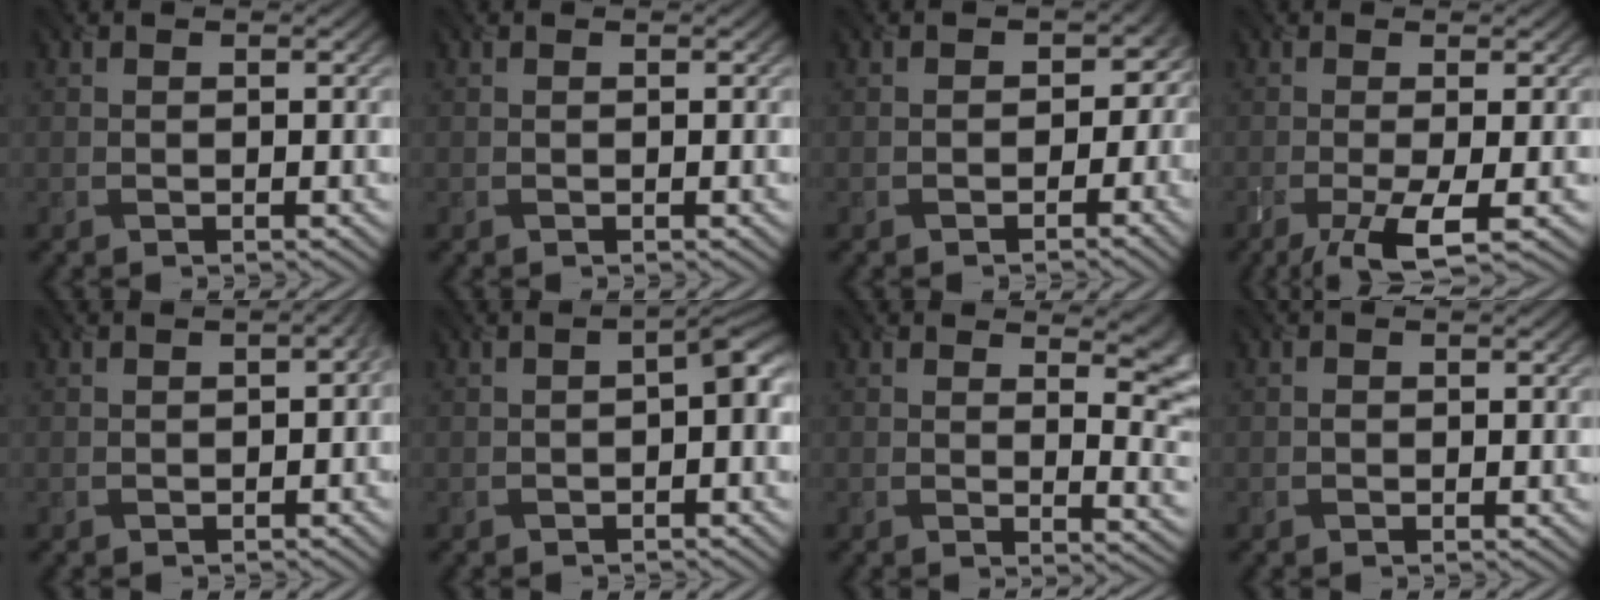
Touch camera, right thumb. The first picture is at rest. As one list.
[{"total": 0.0}, {"total": 2.9, "force": [-1.4, 2.6, 0.4], "torque": [0.007, -0.012, -0.018]}, {"total": 5.2, "force": [-2.6, 1.1, 4.3], "torque": [-0.076, -0.006, -0.047]}, {"total": 2.2, "force": [-1.0, 1.4, 1.4], "torque": [-0.021, -0.013, -0.008]}, {"total": 2.2, "force": [-1.0, 0.9, 1.8], "torque": [-0.030, 0.000, -0.016]}, {"total": 6.7, "force": [3.5, 3.0, 5.0], "torque": [-0.041, -0.007, 0.058]}, {"total": 0.5, "force": [-0.4, 0.4, -0.1], "torque": [0.001, -0.005, -0.004]}]